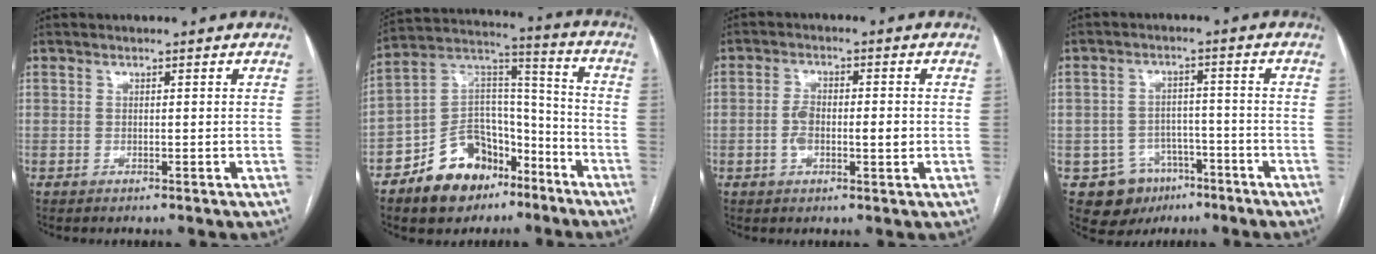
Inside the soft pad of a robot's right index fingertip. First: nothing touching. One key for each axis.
{"total": 15.8, "fx": -9.9, "fy": 9.9, "fz": 7.3, "tx": -0.120, "ty": 0.060, "tz": -0.161}
{"total": 5.3, "fx": -0.7, "fy": 2.2, "fz": 4.7, "tx": -0.092, "ty": 0.010, "tz": -0.011}
{"total": 7.9, "fx": -4.2, "fy": 6.5, "fz": 1.7, "tx": -0.025, "ty": 0.012, "tz": -0.053}